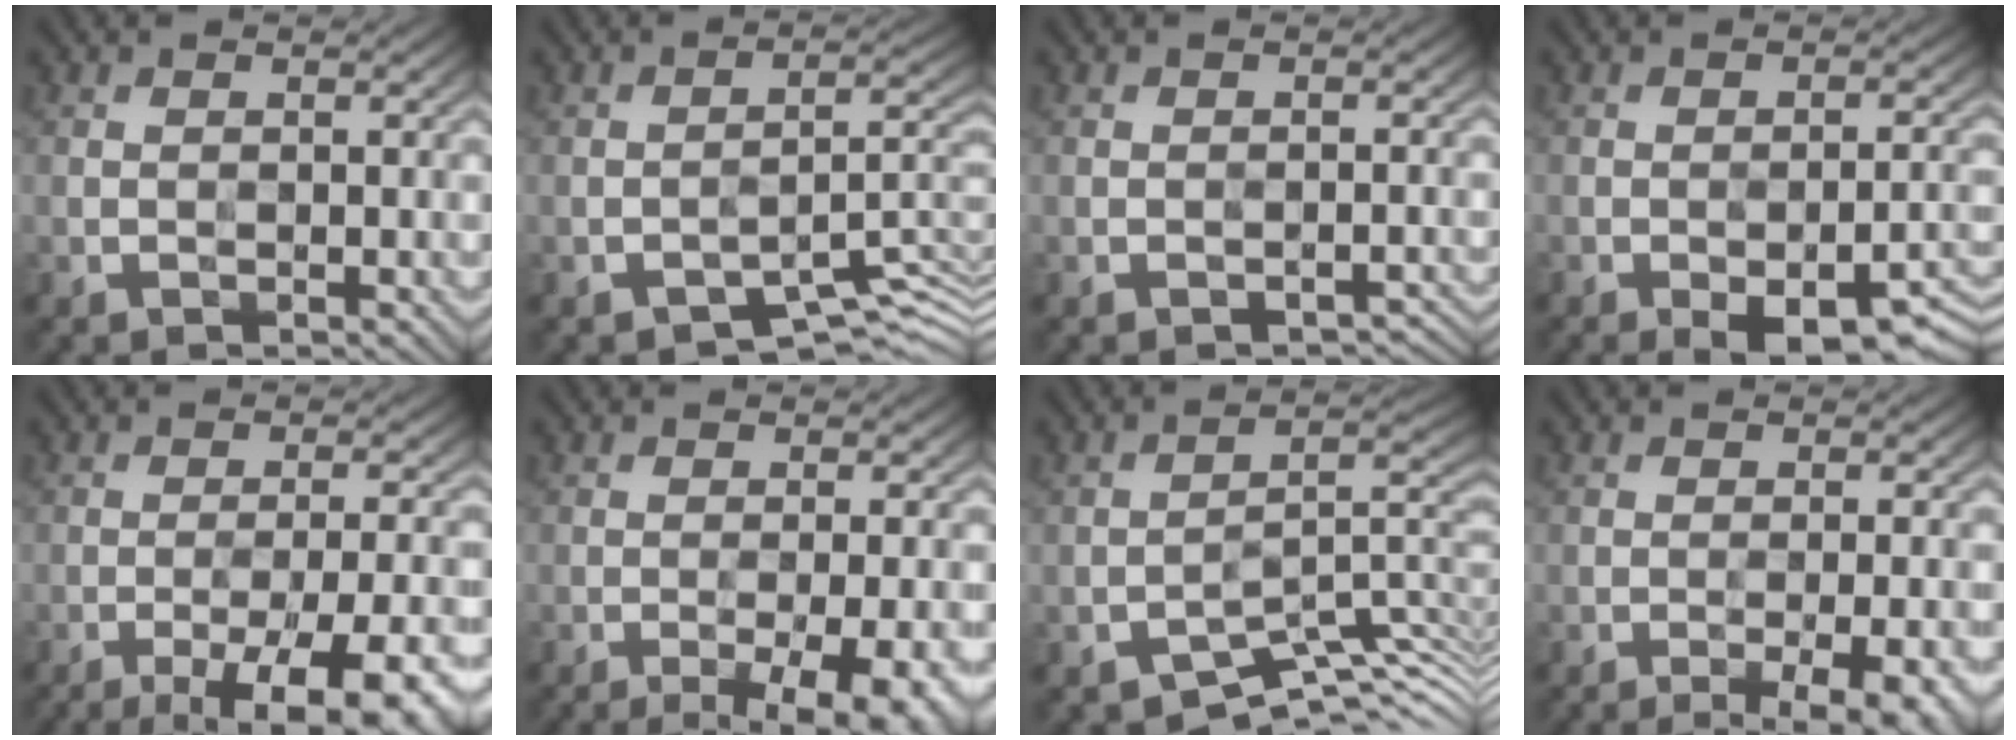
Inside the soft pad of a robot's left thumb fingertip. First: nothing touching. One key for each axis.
{"total": 5.9, "fx": -4.2, "fy": 2.0, "fz": 3.7, "tx": -0.043, "ty": 0.003, "tz": -0.066}
{"total": 1.4, "fx": -1.1, "fy": 0.4, "fz": 0.7, "tx": -0.007, "ty": 0.004, "tz": -0.012}
{"total": 8.6, "fx": -4.8, "fy": 3.1, "fz": 6.4, "tx": -0.089, "ty": -0.003, "tz": -0.062}
{"total": 14.7, "fx": -9.1, "fy": 4.0, "fz": 10.8, "tx": -0.142, "ty": -0.006, "tz": -0.115}
{"total": 9.9, "fx": -5.1, "fy": 2.9, "fz": 8.0, "tx": -0.108, "ty": -0.011, "tz": -0.056}
{"total": 8.1, "fx": -5.4, "fy": 3.1, "fz": 5.2, "tx": -0.064, "ty": -0.009, "tz": -0.094}
{"total": 7.8, "fx": -4.1, "fy": 2.0, "fz": 6.4, "tx": -0.089, "ty": -0.001, "tz": -0.045}